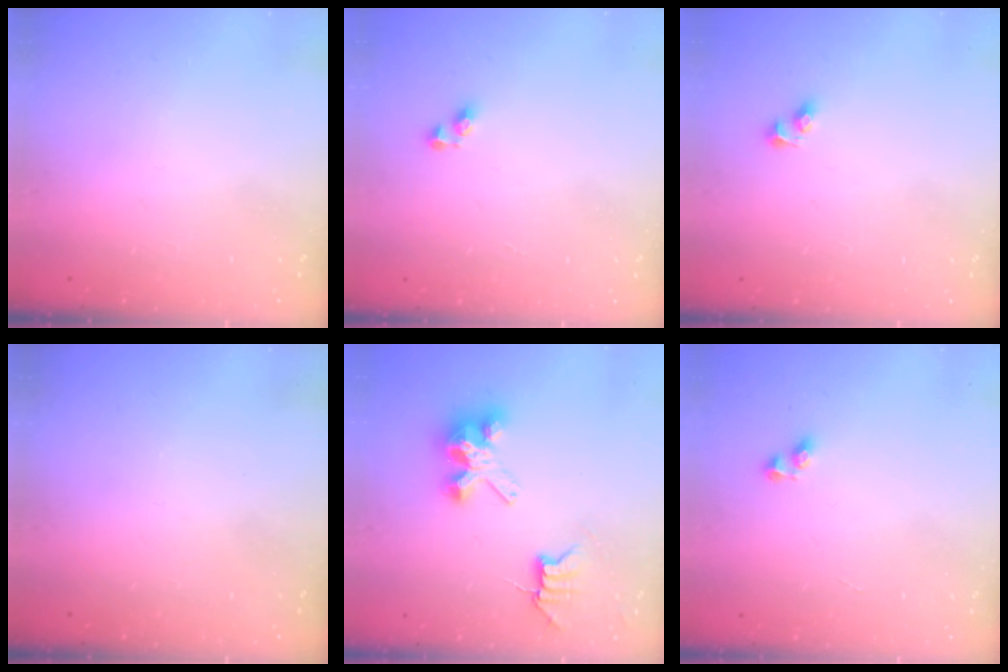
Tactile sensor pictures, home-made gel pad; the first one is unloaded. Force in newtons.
{"total": 3.8, "press": 3.7, "slide": 0.5}
{"total": 2.7, "press": 2.5, "slide": 1.2}
{"total": 0.0}
{"total": 7.2, "press": 7.1, "slide": 0.6}
{"total": 2.5, "press": 2.2, "slide": 1.3}